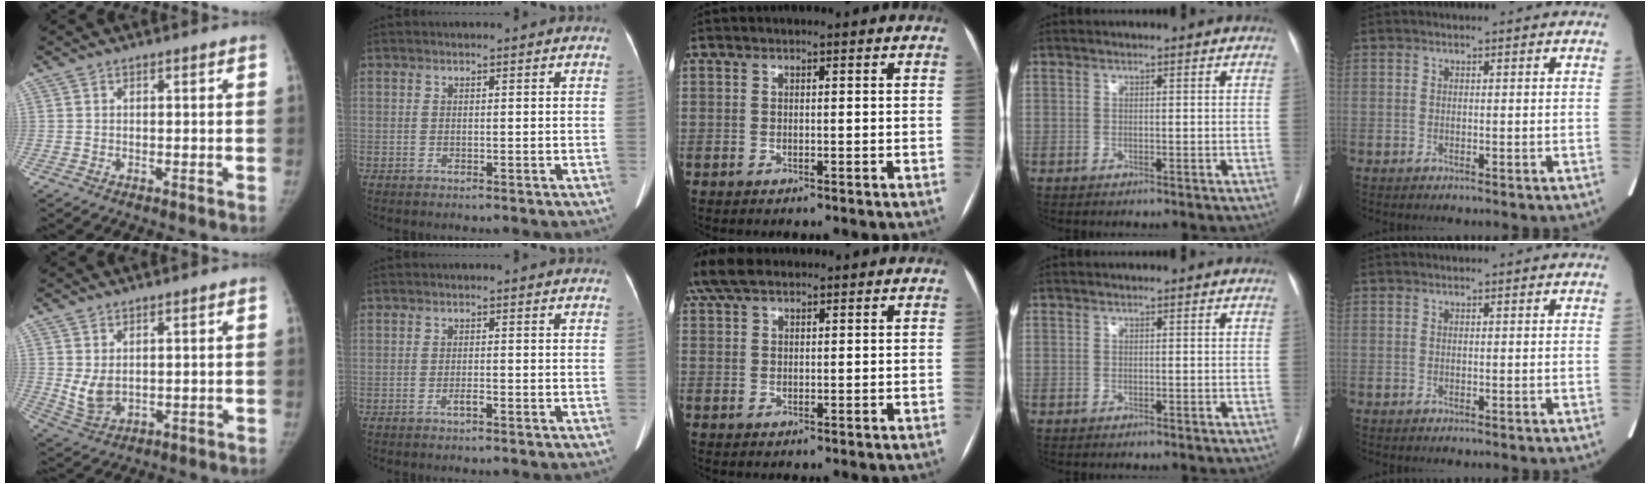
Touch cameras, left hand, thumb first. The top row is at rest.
{"thumb": {"total": 5.0, "force": [1.0, 3.2, 3.8], "torque": [-0.065, -0.013, 0.033]}, "index": {"total": 1.2, "force": [-0.8, 0.2, 0.8], "torque": [-0.018, 0.000, -0.014]}, "middle": {"total": 6.1, "force": [4.6, 2.3, 3.1], "torque": [-0.076, 0.033, 0.093]}}